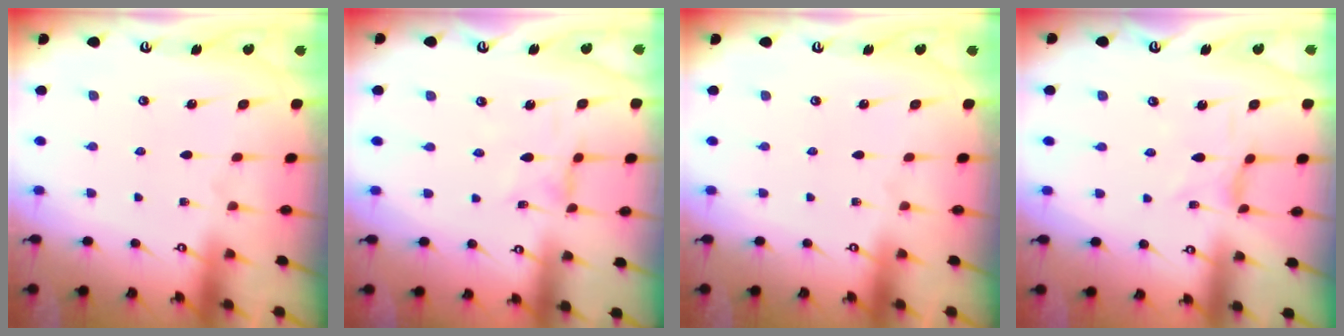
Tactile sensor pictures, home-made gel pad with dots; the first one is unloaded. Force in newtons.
{"total": 0.0}
{"total": 0.0}
{"total": 1.5, "press": 1.5, "slide": 0.3}